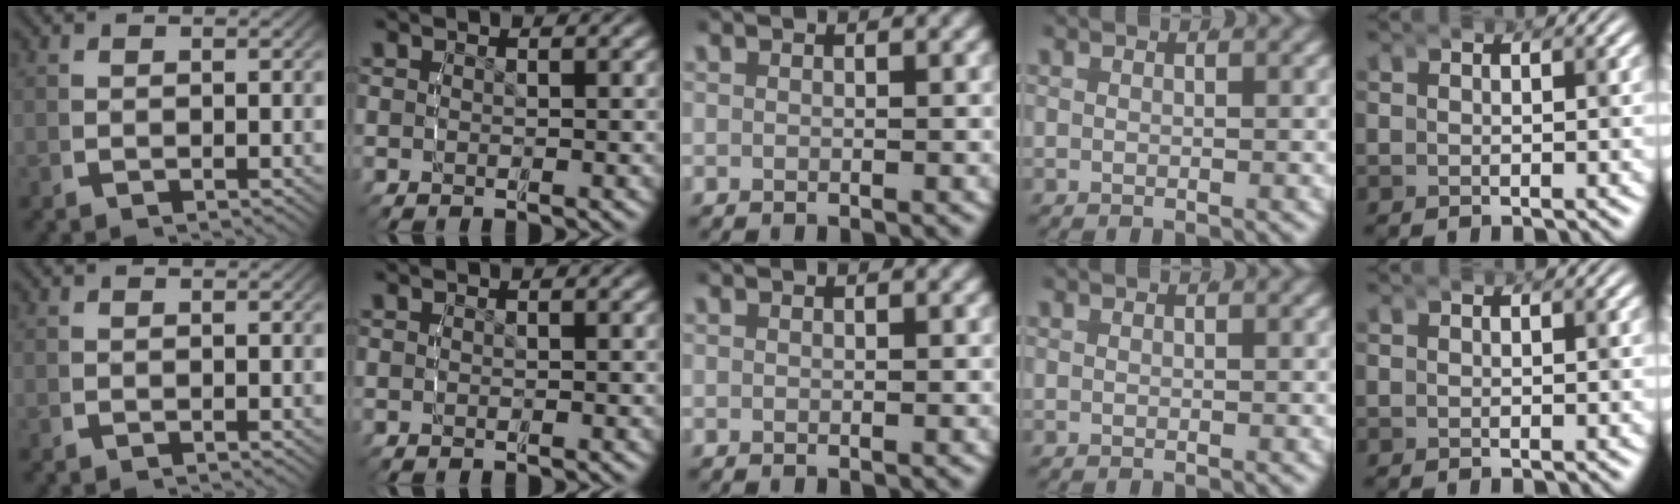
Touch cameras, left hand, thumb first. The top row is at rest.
{}